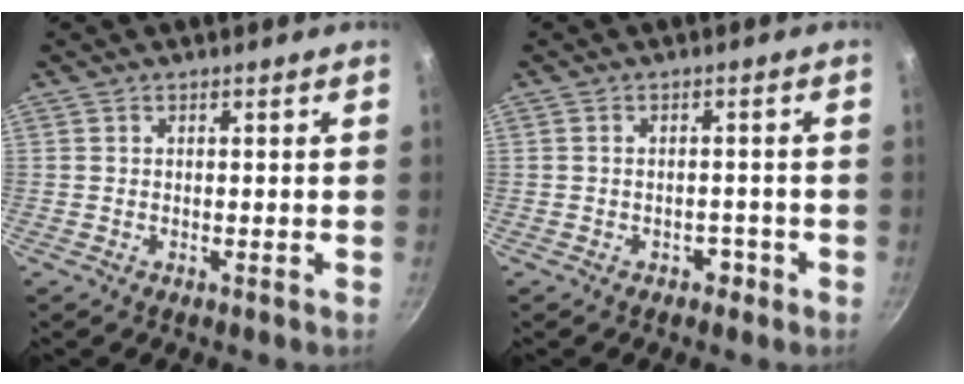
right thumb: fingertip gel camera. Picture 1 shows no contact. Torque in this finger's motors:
{"motor_torque": [-0.21, 0.11, -0.12, 0.03, 0.04]}